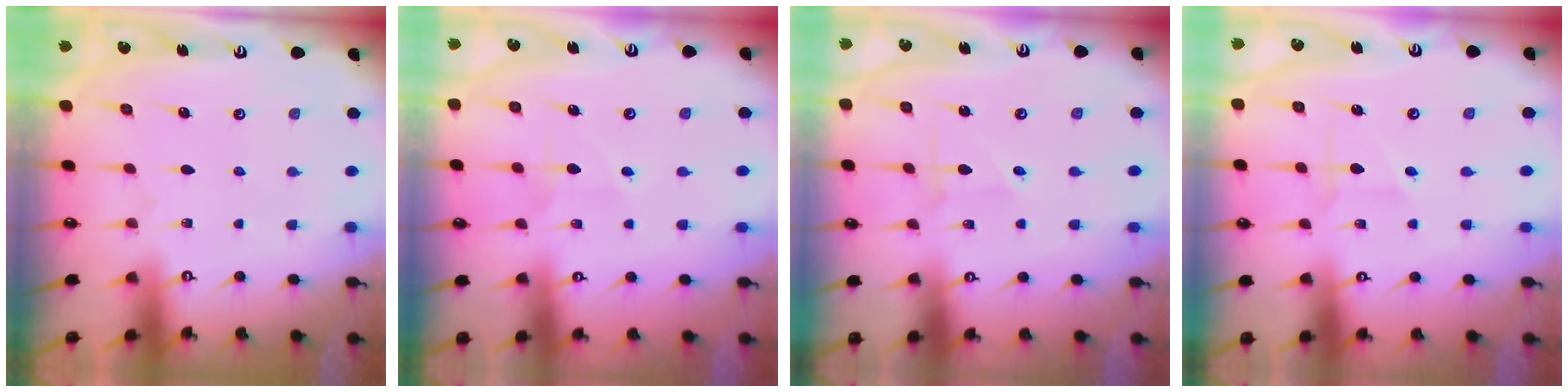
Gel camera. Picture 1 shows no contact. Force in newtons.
{"total": 3.7, "press": 3.7, "slide": 0.5}
{"total": 1.0, "press": 1.0, "slide": 0.1}
{"total": 3.6, "press": 3.5, "slide": 1.1}